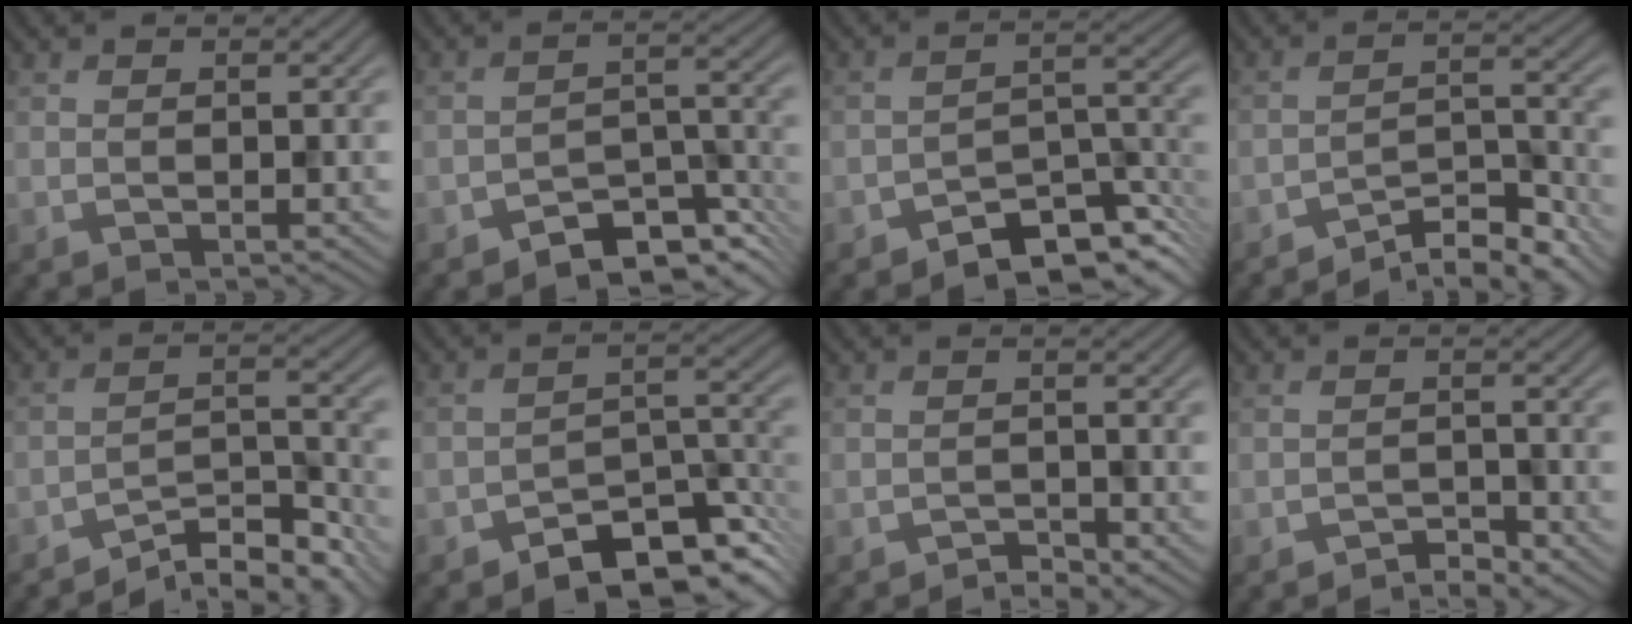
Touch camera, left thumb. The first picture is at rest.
{"total": 6.5, "force": [-5.0, 2.7, 3.2], "torque": [-0.040, 0.001, -0.089]}
{"total": 8.0, "force": [-6.2, 3.2, 4.0], "torque": [-0.043, 0.002, -0.118]}
{"total": 6.5, "force": [-5.6, 1.5, 3.0], "torque": [-0.041, 0.011, -0.099]}
{"total": 7.4, "force": [-6.4, 1.5, 3.3], "torque": [-0.048, 0.011, -0.112]}
{"total": 8.8, "force": [-6.6, 3.6, 4.7], "torque": [-0.052, 0.002, -0.124]}
{"total": 1.7, "force": [-1.5, 0.4, 0.6], "torque": [-0.006, 0.003, -0.030]}
{"total": 2.1, "force": [-1.9, 0.6, 0.7], "torque": [-0.006, 0.005, -0.038]}